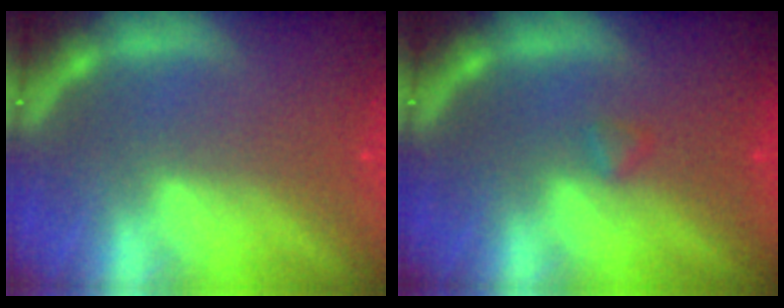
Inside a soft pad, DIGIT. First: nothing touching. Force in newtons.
{"total": 0.9}